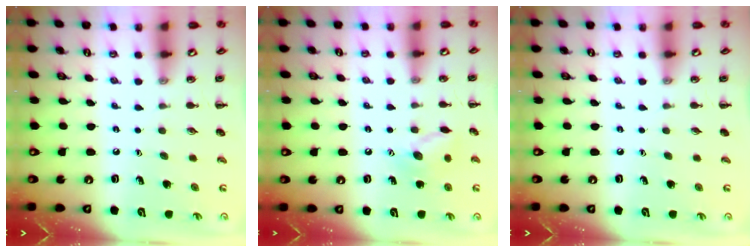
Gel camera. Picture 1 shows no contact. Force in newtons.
{"total": 8.8, "press": 8.8, "slide": 0.4}
{"total": 0.0}